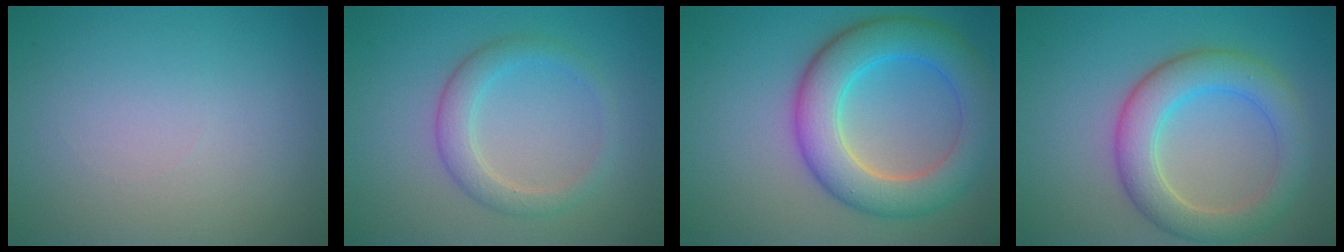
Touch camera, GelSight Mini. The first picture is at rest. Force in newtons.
{"total": 2.8, "press": 2.8, "slide": 0.2}
{"total": 7.7, "press": 7.7, "slide": 0.3}
{"total": 5.7, "press": 5.7, "slide": 0.4}